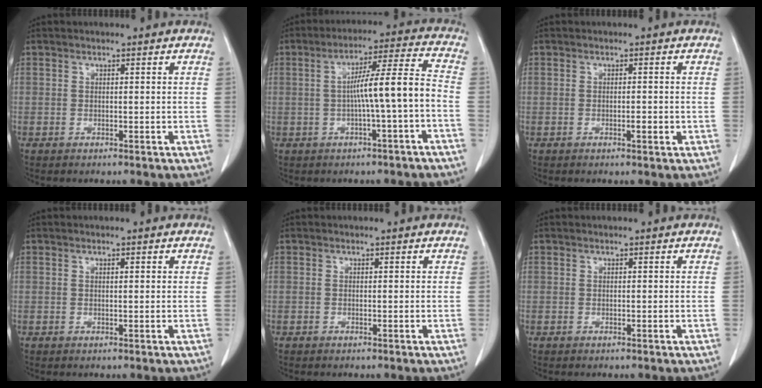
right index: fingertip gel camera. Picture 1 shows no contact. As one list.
[{"total": 8.9, "force": [-1.7, -0.5, 8.7], "torque": [-0.143, 0.024, -0.024]}, {"total": 1.4, "force": [-0.4, 0.4, 1.3], "torque": [-0.020, 0.001, -0.005]}, {"total": 0.6, "force": [0.3, 0.1, 0.5], "torque": [-0.011, 0.001, 0.004]}, {"total": 0.0}, {"total": 0.0}]